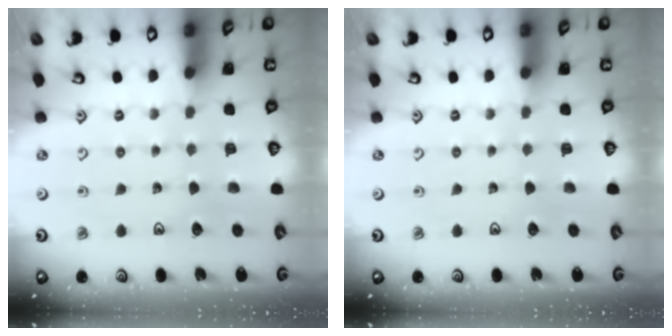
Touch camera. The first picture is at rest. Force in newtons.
{"total": 0.0}